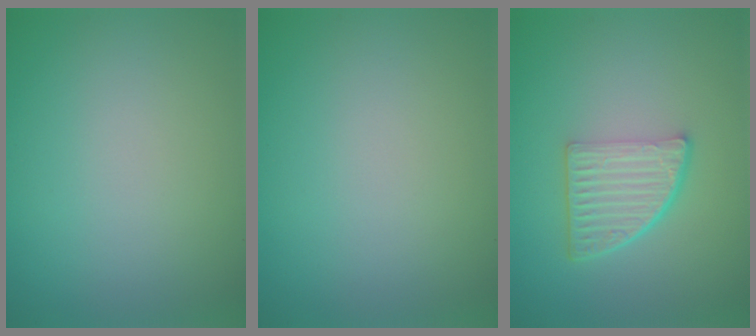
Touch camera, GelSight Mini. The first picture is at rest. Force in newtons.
{"total": 0.0}
{"total": 4.8, "press": 3.3, "slide": 3.4}